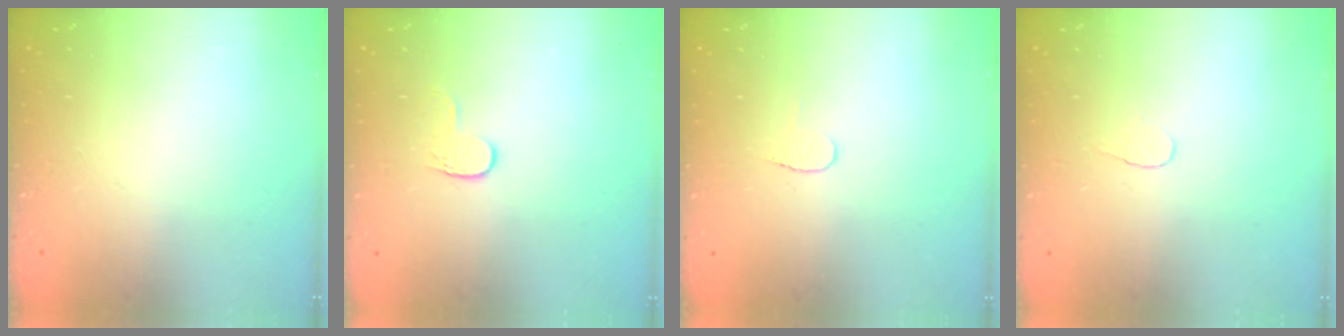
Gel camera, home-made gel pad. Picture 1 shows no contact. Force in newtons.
{"total": 4.3, "press": 4.3, "slide": 0.5}
{"total": 3.3, "press": 3.3, "slide": 0.3}
{"total": 3.8, "press": 3.8, "slide": 0.3}